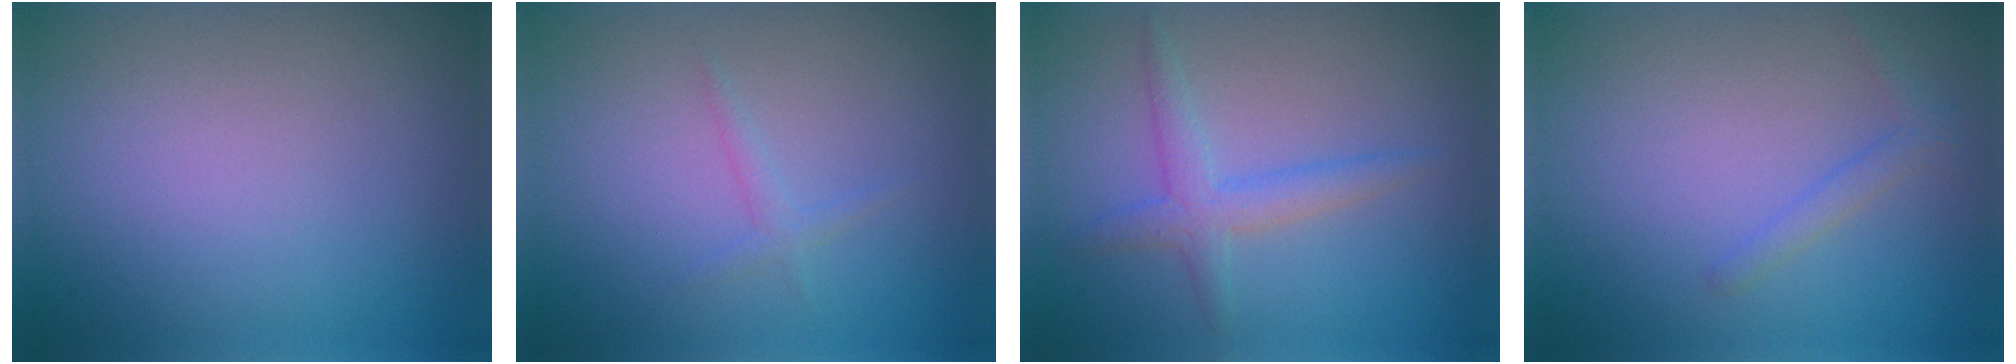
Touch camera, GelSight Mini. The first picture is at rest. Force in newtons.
{"total": 0.9, "press": 0.9, "slide": 0.1}
{"total": 1.8, "press": 1.8, "slide": 0.1}
{"total": 1.2, "press": 1.2, "slide": 0.1}